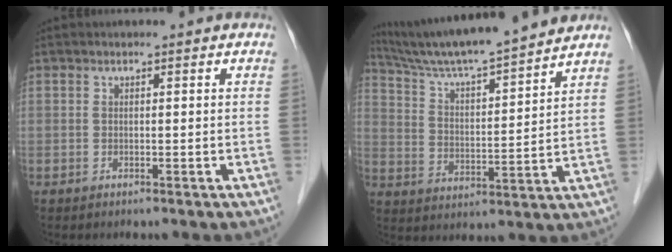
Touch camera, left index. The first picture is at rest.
{"total": 16.5, "force": [14.9, -0.3, 7.0], "torque": [-0.128, 0.011, 0.243]}